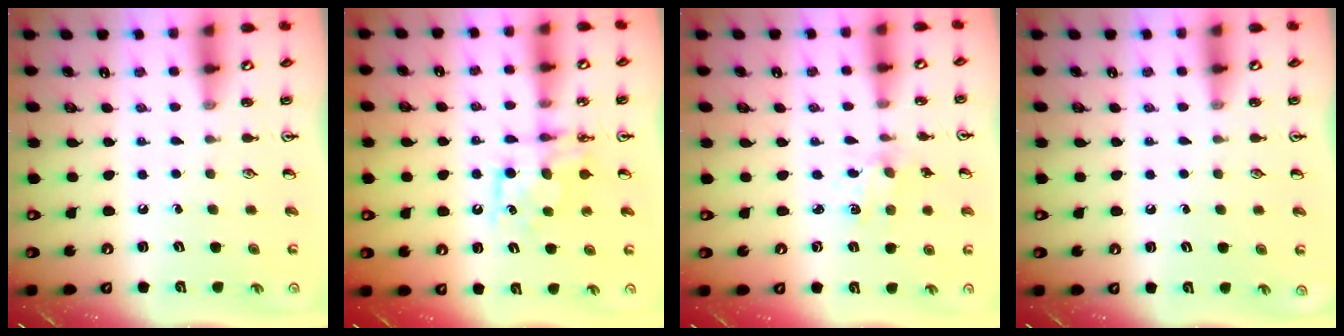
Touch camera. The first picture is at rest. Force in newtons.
{"total": 8.2, "press": 8.2, "slide": 0.3}
{"total": 2.1, "press": 2.1, "slide": 0.3}
{"total": 0.0}